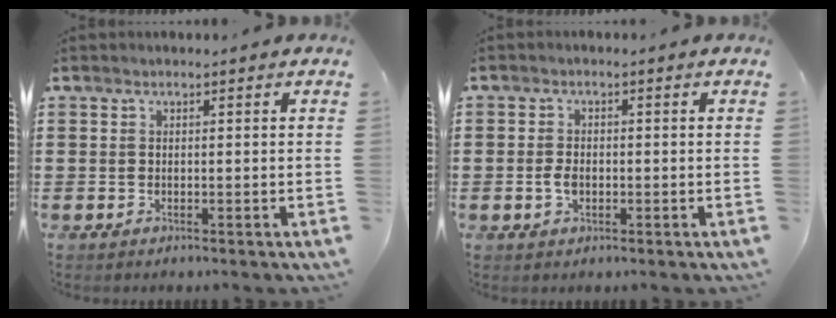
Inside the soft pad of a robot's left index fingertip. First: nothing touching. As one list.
[{"total": 2.4, "force": [-0.4, 1.4, 1.9], "torque": [-0.051, -0.002, -0.012]}]